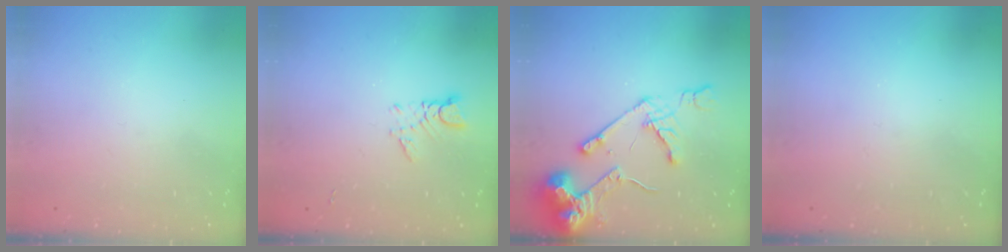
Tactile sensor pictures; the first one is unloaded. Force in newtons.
{"total": 2.7, "press": 2.6, "slide": 0.3}
{"total": 14.9, "press": 14.8, "slide": 1.7}
{"total": 0.0}